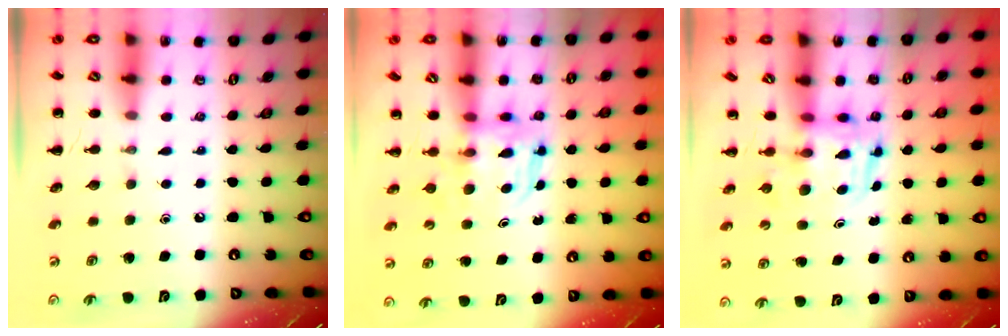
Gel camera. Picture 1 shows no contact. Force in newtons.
{"total": 3.8, "press": 3.7, "slide": 0.2}
{"total": 3.3, "press": 3.3, "slide": 0.5}